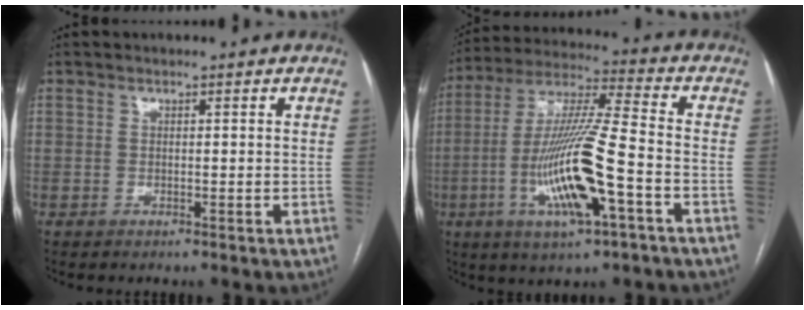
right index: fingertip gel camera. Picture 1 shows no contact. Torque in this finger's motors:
{"motor_torque": [2.13, -0.01, 0.57, 0.21]}